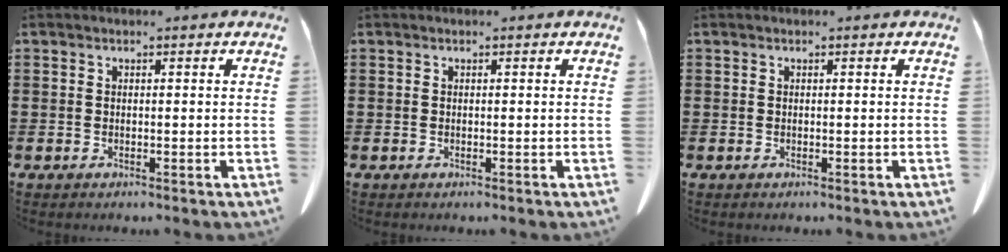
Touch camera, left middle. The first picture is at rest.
{"total": 0.0}
{"total": 0.0}